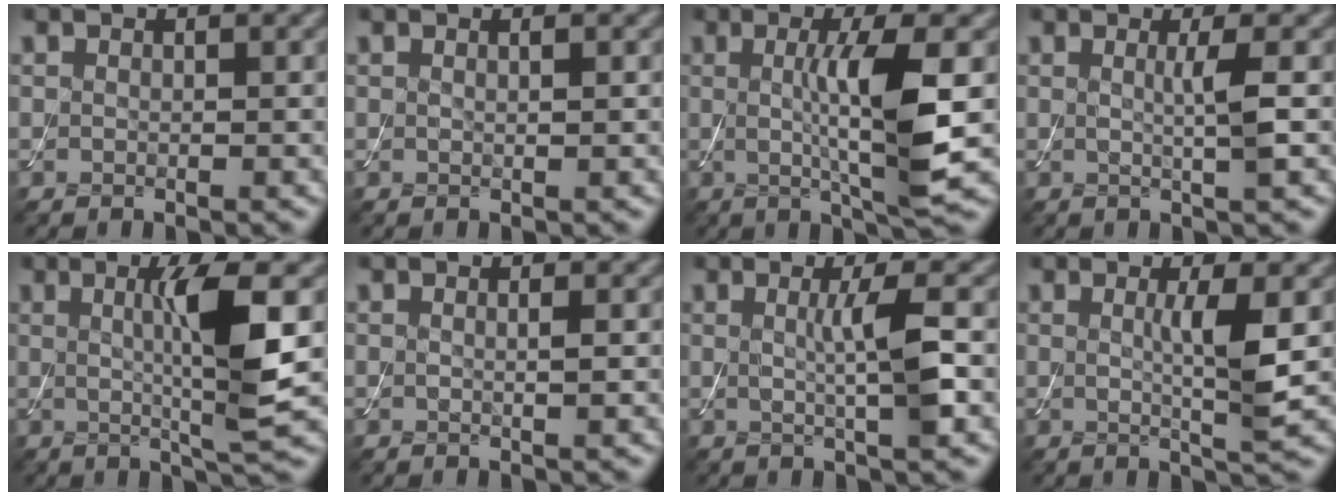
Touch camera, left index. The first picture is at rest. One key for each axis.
{"total": 0.7, "fx": 0.3, "fy": 0.1, "fz": 0.6, "tx": -0.008, "ty": 0.001, "tz": 0.001}
{"total": 7.0, "fx": 0.1, "fy": 1.2, "fz": 6.9, "tx": -0.120, "ty": -0.008, "tz": 0.003}
{"total": 2.3, "fx": 0.1, "fy": 0.3, "fz": 2.3, "tx": -0.039, "ty": -0.001, "tz": -0.004}
{"total": 6.4, "fx": 0.7, "fy": 0.7, "fz": 6.3, "tx": -0.107, "ty": -0.003, "tz": 0.014}
{"total": 0.9, "fx": 0.0, "fy": 0.1, "fz": 0.9, "tx": -0.012, "ty": -0.001, "tz": -0.003}
{"total": 3.8, "fx": 0.2, "fy": 0.6, "fz": 3.7, "tx": -0.061, "ty": -0.002, "tz": -0.001}
{"total": 3.7, "fx": 0.3, "fy": 0.5, "fz": 3.7, "tx": -0.063, "ty": -0.009, "tz": 0.005}